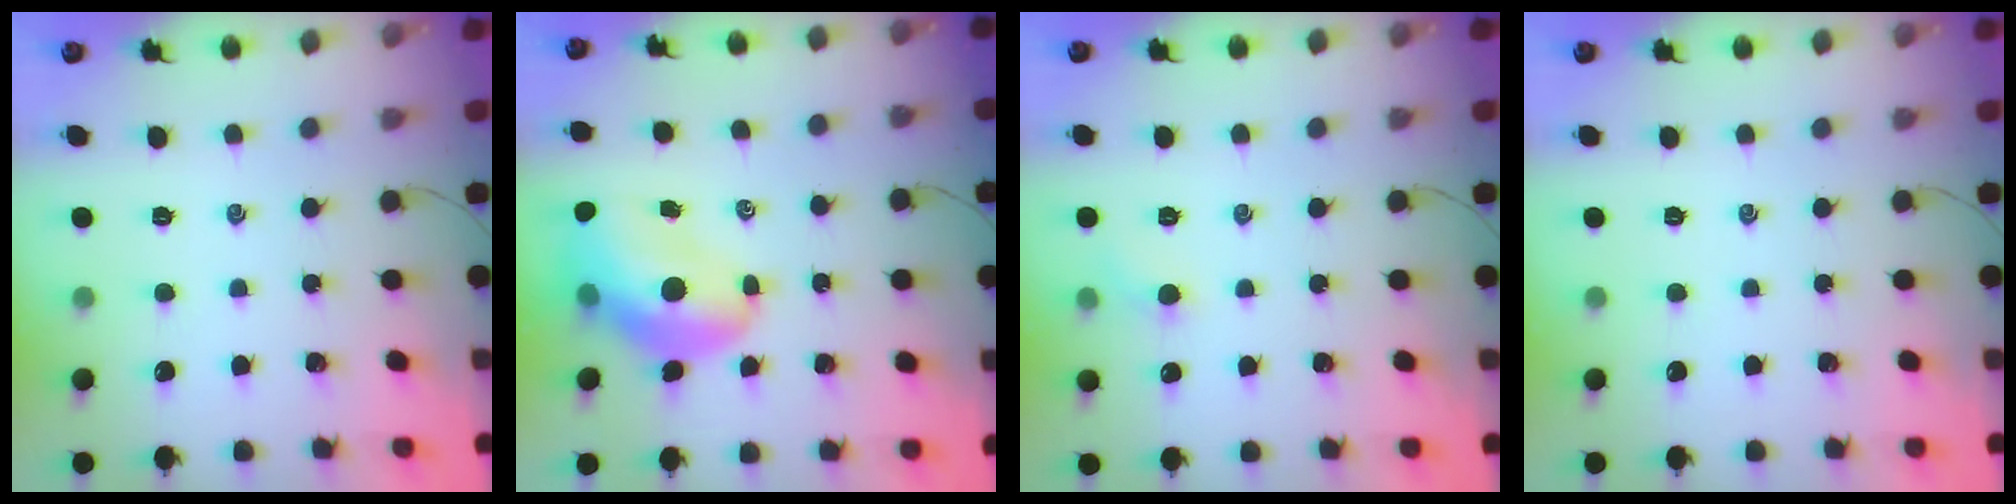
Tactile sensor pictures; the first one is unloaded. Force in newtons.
{"total": 13.1, "press": 12.6, "slide": 3.7}
{"total": 3.4, "press": 3.2, "slide": 1.1}
{"total": 0.0}